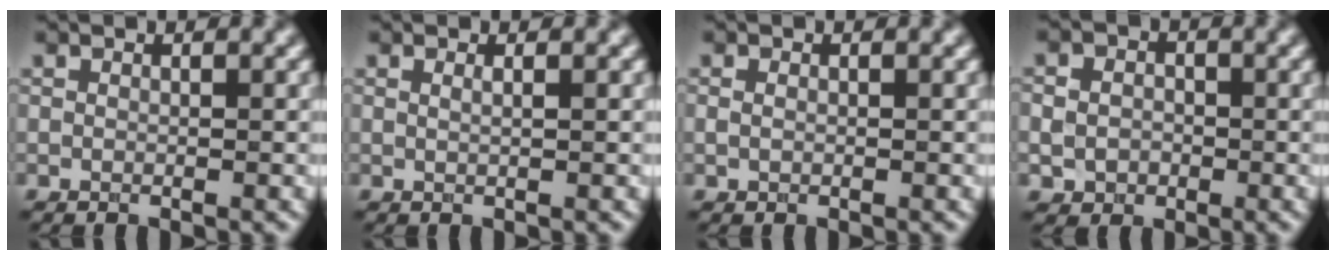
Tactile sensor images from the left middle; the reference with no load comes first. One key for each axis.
{"total": 0.9, "fx": 0.4, "fy": 0.4, "fz": 0.8, "tx": -0.006, "ty": -0.004, "tz": 0.000}
{"total": 0.8, "fx": 0.0, "fy": 0.6, "fz": 0.5, "tx": -0.010, "ty": 0.000, "tz": 0.003}
{"total": 2.8, "fx": -0.3, "fy": 2.5, "fz": 1.2, "tx": -0.002, "ty": 0.001, "tz": -0.013}